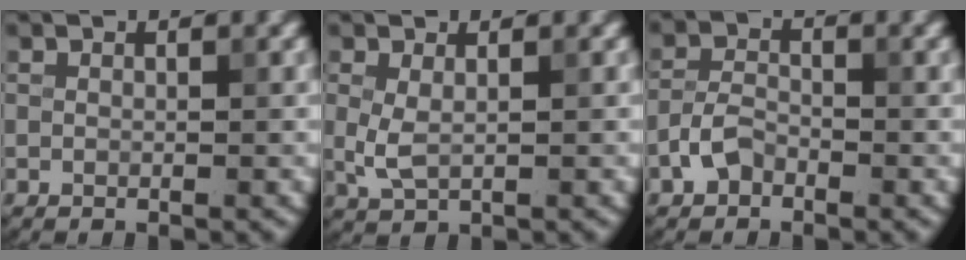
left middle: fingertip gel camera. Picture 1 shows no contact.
{"total": 1.9, "force": [0.2, 0.9, 1.7], "torque": [-0.041, -0.001, 0.006]}
{"total": 2.2, "force": [-1.4, 1.3, 1.1], "torque": [-0.021, 0.008, -0.033]}